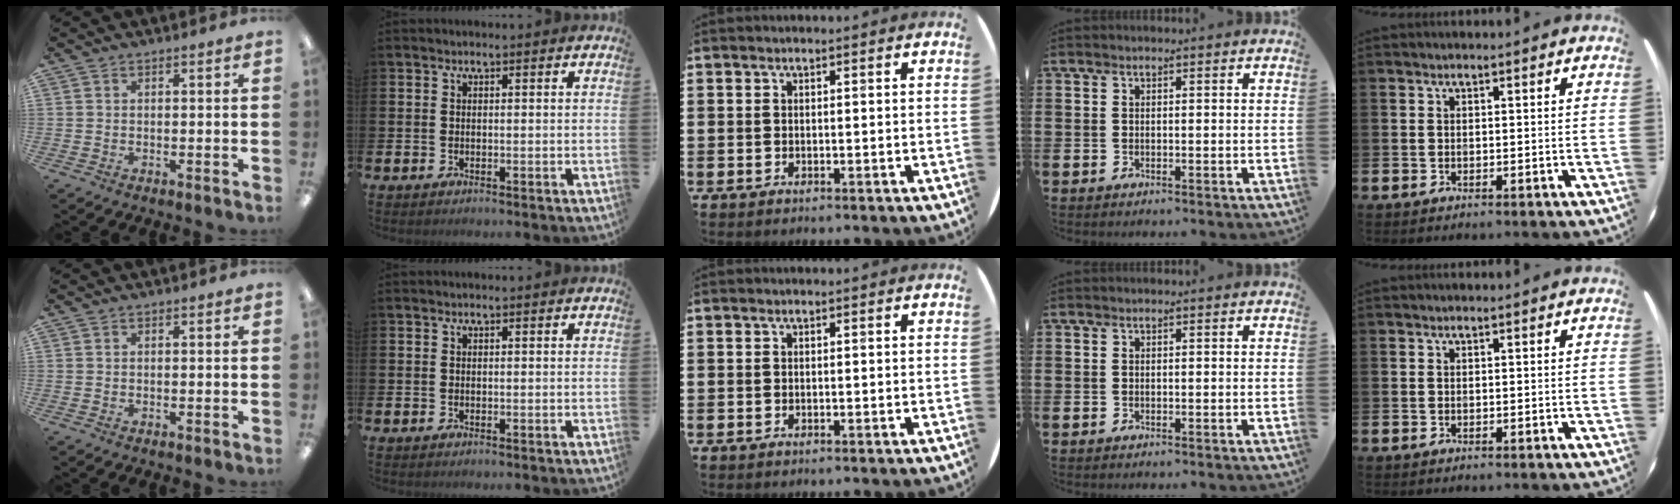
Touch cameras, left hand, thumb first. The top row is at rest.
{}